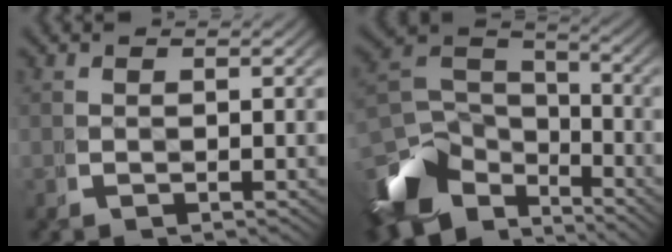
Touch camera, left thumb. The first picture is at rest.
{"total": 12.8, "force": [-3.9, 8.6, 8.6], "torque": [-0.181, -0.040, -0.054]}